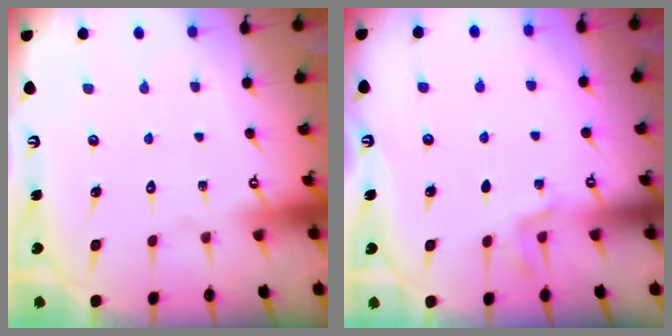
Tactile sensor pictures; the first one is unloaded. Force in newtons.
{"total": 1.8, "press": 0.9, "slide": 1.5}